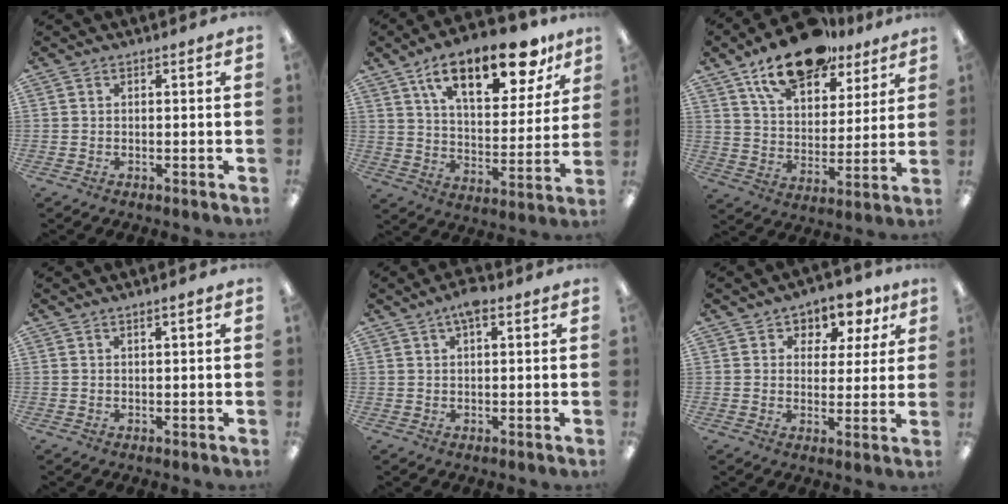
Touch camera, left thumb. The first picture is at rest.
{"total": 20.6, "force": [12.8, 8.9, 13.5], "torque": [-0.206, -0.059, 0.211]}
{"total": 17.9, "force": [13.0, 8.4, 9.0], "torque": [-0.145, -0.068, 0.226]}
{"total": 1.4, "force": [0.8, 0.1, 1.1], "torque": [-0.022, -0.001, 0.014]}
{"total": 4.2, "force": [2.5, 1.3, 3.2], "torque": [-0.059, 0.002, 0.042]}
{"total": 6.2, "force": [4.1, 4.4, 1.9], "torque": [-0.025, -0.032, 0.067]}